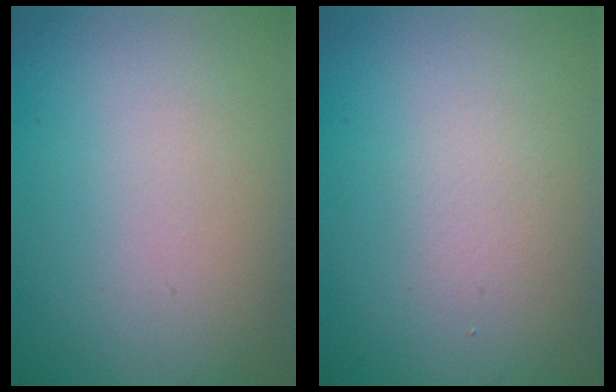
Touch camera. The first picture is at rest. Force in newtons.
{"total": 1.1, "press": 1.1, "slide": 0.1}